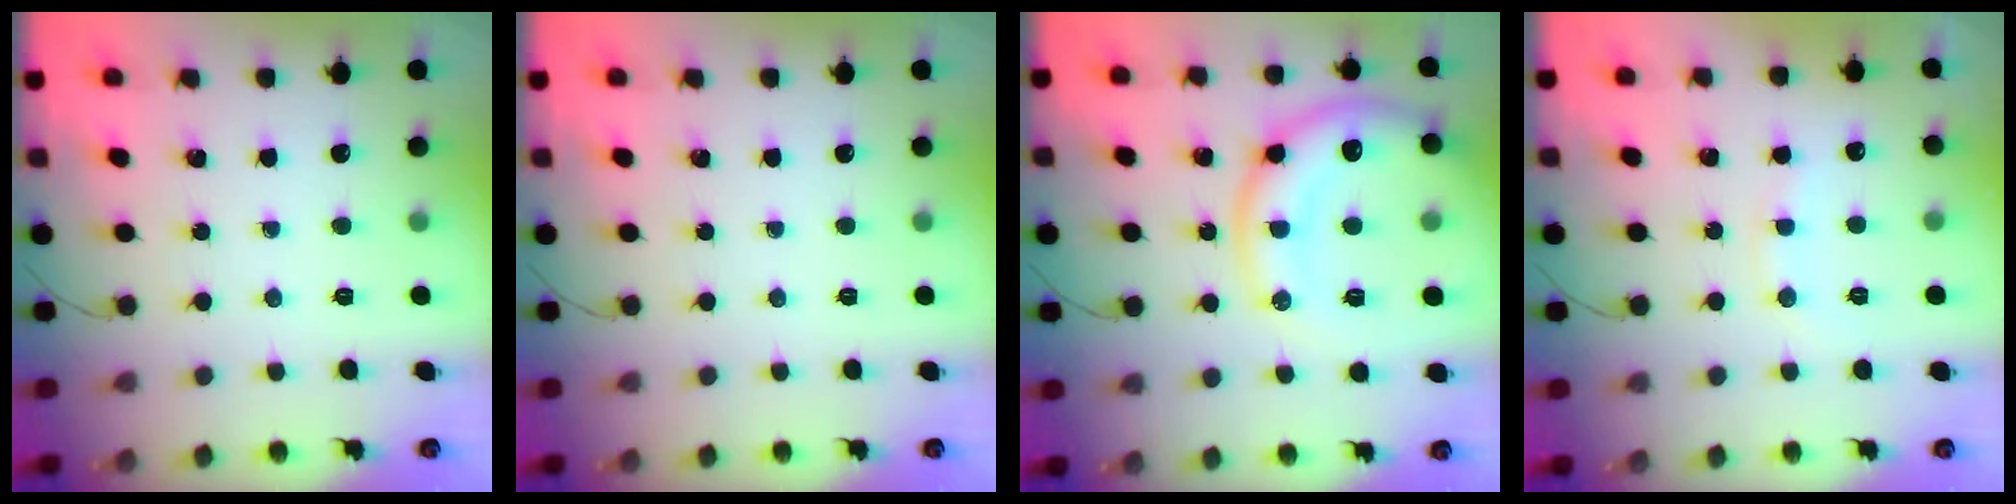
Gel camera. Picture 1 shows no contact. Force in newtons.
{"total": 0.0}
{"total": 17.6, "press": 17.4, "slide": 2.3}
{"total": 8.3, "press": 8.2, "slide": 1.5}